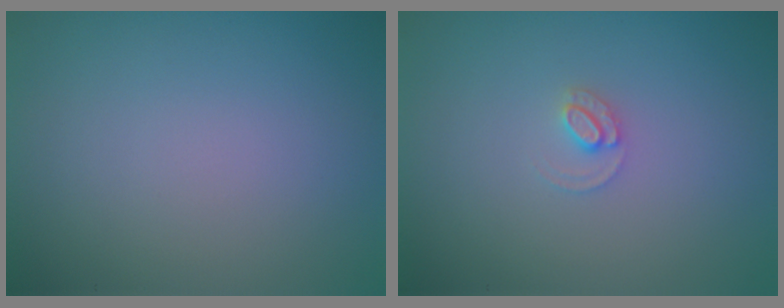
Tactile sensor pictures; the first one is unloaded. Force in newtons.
{"total": 1.2, "press": 1.2, "slide": 0.0}